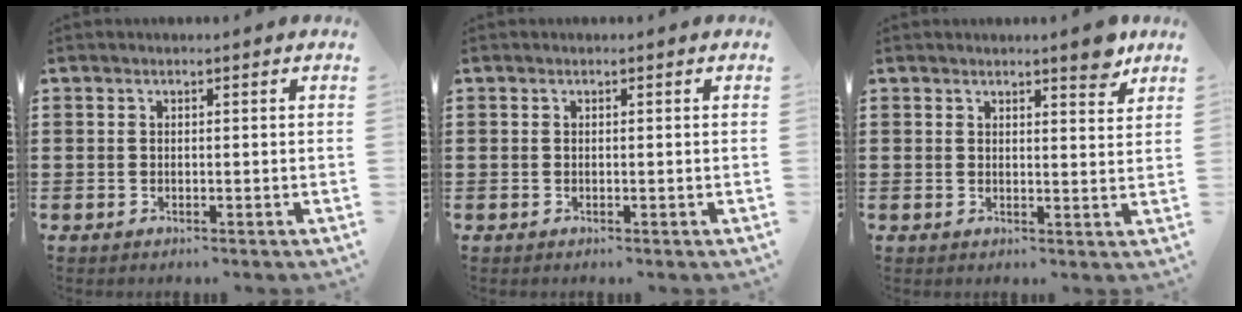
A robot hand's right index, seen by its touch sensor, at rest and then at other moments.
{"total": 0.0}
{"total": 3.6, "force": [3.0, 0.8, 1.8], "torque": [-0.016, -0.009, 0.050]}